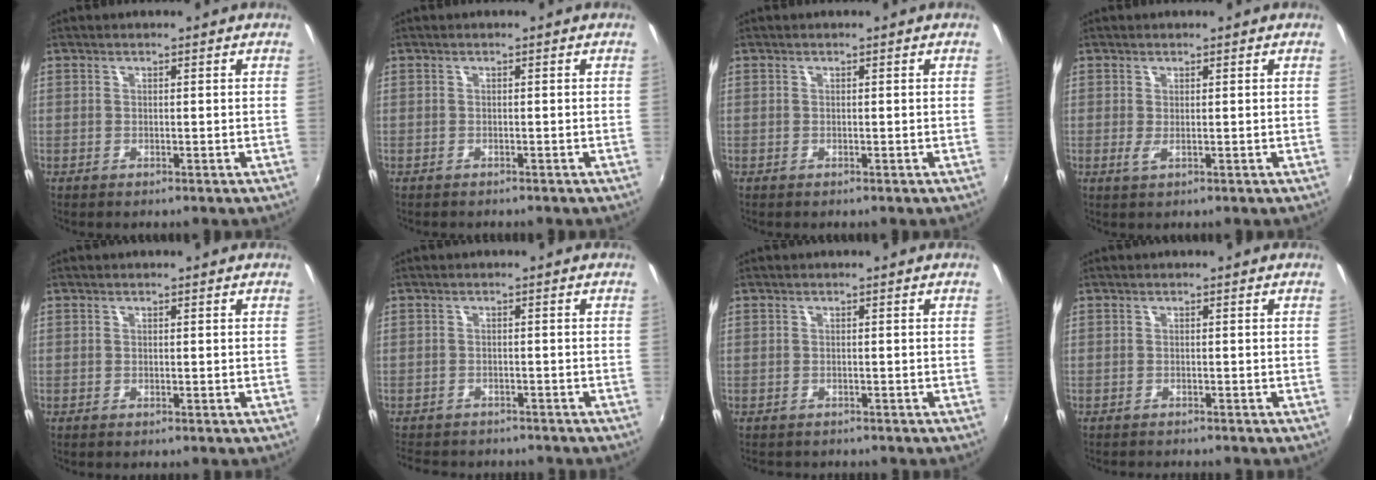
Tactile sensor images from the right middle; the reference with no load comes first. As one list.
[{"total": 0.8, "force": [-0.8, 0.2, 0.1], "torque": [-0.005, -0.004, -0.012]}, {"total": 0.0}, {"total": 1.2, "force": [0.2, 0.1, 1.2], "torque": [-0.023, -0.004, 0.001]}, {"total": 0.0}, {"total": 7.7, "force": [-6.7, 3.1, 2.4], "torque": [-0.064, -0.014, -0.102]}, {"total": 1.8, "force": [-1.6, 0.9, 0.2], "torque": [-0.009, -0.006, -0.025]}, {"total": 2.3, "force": [-2.2, 0.2, 0.5], "torque": [-0.021, -0.015, -0.037]}]